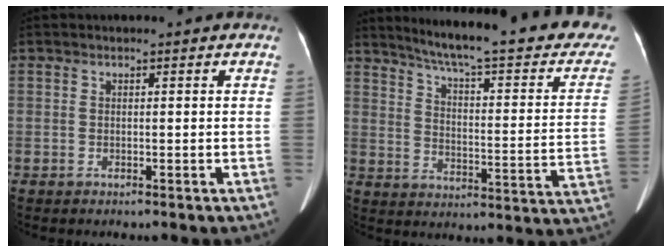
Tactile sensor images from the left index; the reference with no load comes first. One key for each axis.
{"total": 27.1, "fx": 23.3, "fy": 2.4, "fz": 13.5, "tx": -0.192, "ty": -0.073, "tz": 0.287}